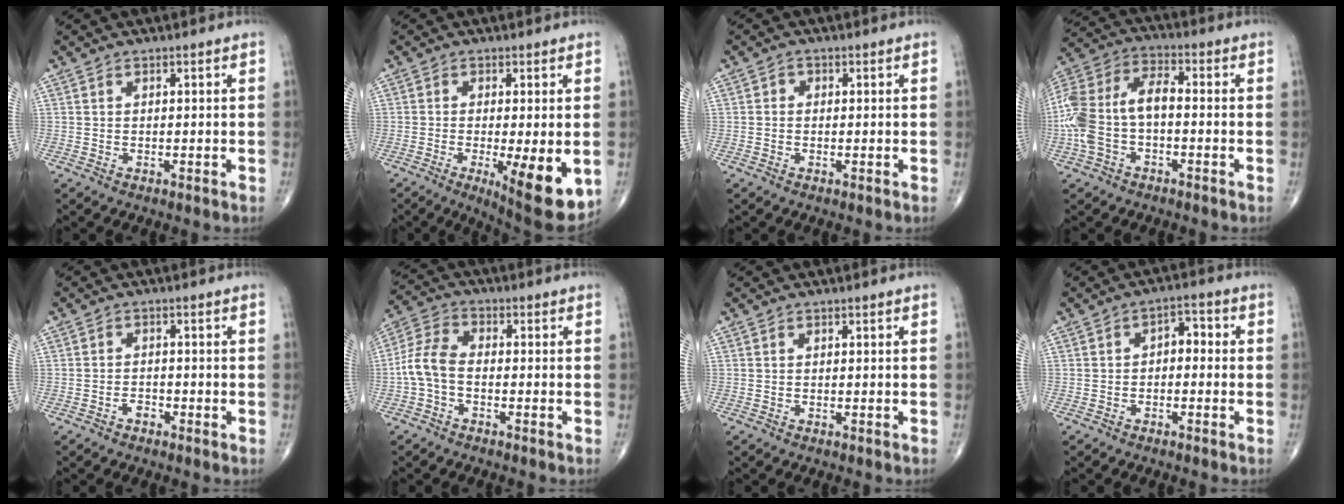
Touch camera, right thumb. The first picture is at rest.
{"total": 12.2, "force": [-3.1, 3.5, 11.3], "torque": [-0.162, -0.026, -0.038]}
{"total": 1.1, "force": [-0.1, 1.0, 0.5], "torque": [0.001, 0.003, -0.006]}
{"total": 14.3, "force": [-2.2, 7.9, 11.6], "torque": [-0.261, 0.040, -0.046]}
{"total": 1.6, "force": [-1.1, 1.0, 0.7], "torque": [-0.008, 0.004, -0.022]}
{"total": 6.7, "force": [-1.5, 3.9, 5.2], "torque": [-0.113, 0.022, -0.042]}
{"total": 0.0}
{"total": 3.9, "force": [-0.4, 2.5, 3.0], "torque": [-0.027, 0.021, -0.018]}